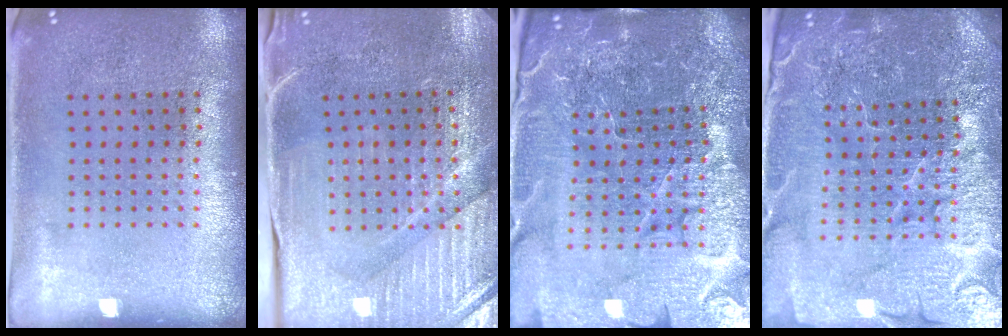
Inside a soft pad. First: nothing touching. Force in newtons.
{"total": 3.8, "press": 3.8, "slide": 0.5}
{"total": 6.1, "press": 5.5, "slide": 2.5}
{"total": 5.5, "press": 5.0, "slide": 2.3}